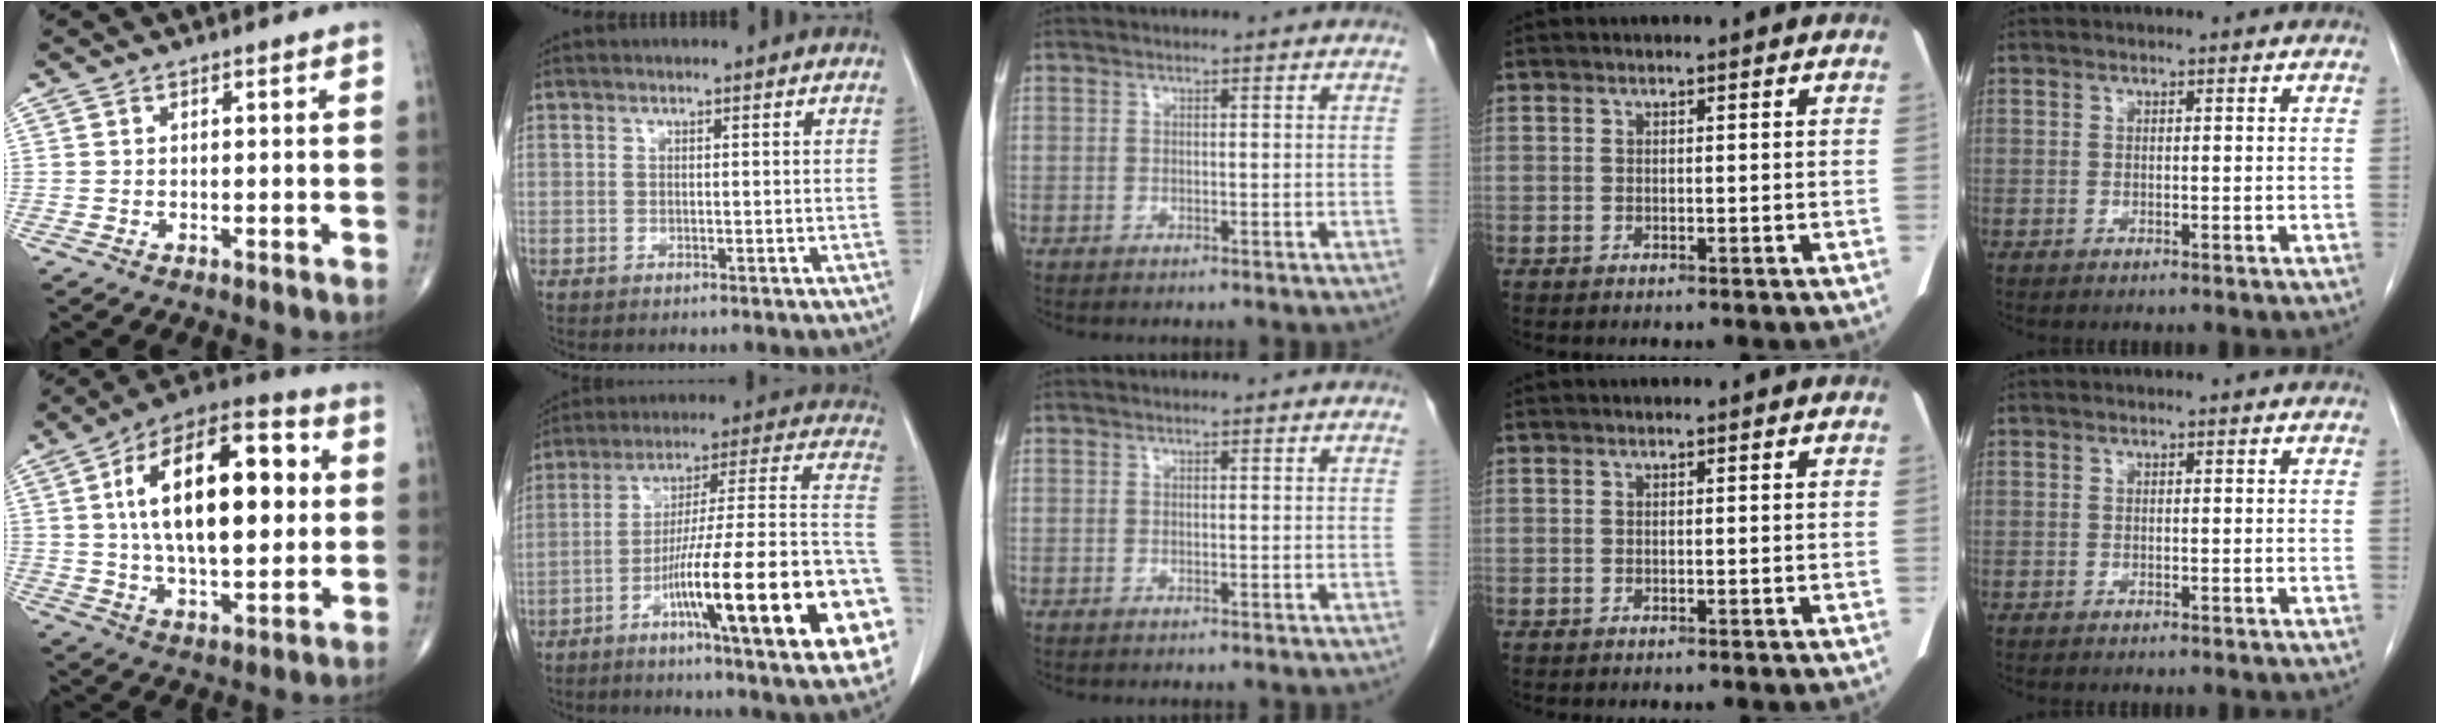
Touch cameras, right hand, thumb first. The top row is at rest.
{"thumb": {"total": 24.5, "force": [4.1, 11.7, 21.1], "torque": [-0.326, 0.010, 0.059]}, "index": {"total": 28.0, "force": [-9.4, 1.8, 26.3], "torque": [-0.300, -0.007, -0.149]}}